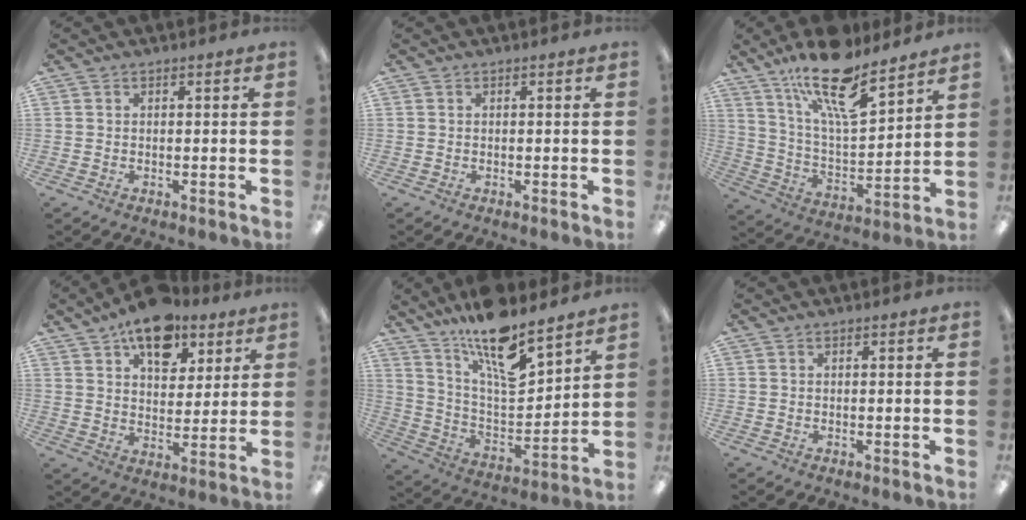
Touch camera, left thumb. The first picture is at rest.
{"total": 0.0}
{"total": 20.0, "force": [14.2, 6.6, 12.4], "torque": [-0.212, -0.081, 0.241]}
{"total": 14.3, "force": [9.3, 8.0, 7.4], "torque": [-0.098, -0.044, 0.164]}
{"total": 16.2, "force": [12.7, 4.5, 9.0], "torque": [-0.162, -0.088, 0.217]}
{"total": 0.0}